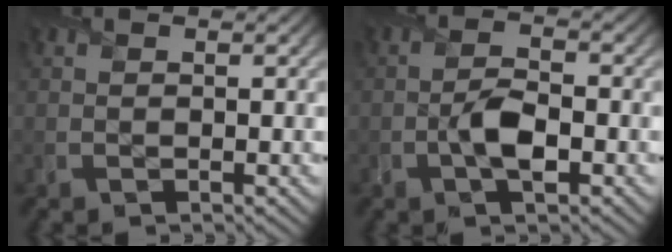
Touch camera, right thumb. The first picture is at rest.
{"total": 4.0, "force": [-1.7, 1.8, 3.1], "torque": [-0.062, -0.004, -0.037]}